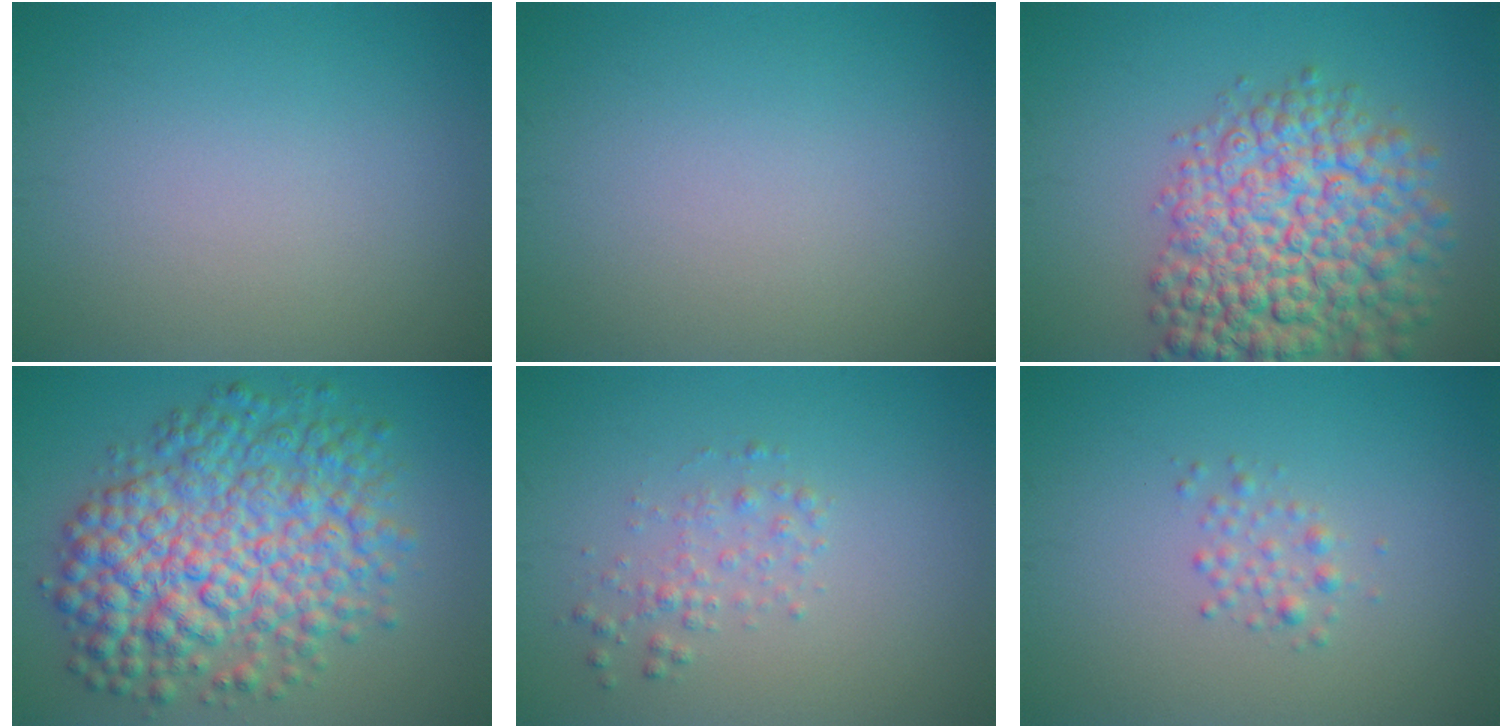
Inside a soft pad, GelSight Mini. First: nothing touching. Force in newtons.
{"total": 0.0}
{"total": 10.3, "press": 10.3, "slide": 0.4}
{"total": 9.9, "press": 9.9, "slide": 0.1}
{"total": 1.6, "press": 1.6, "slide": 0.0}
{"total": 1.3, "press": 1.3, "slide": 0.0}